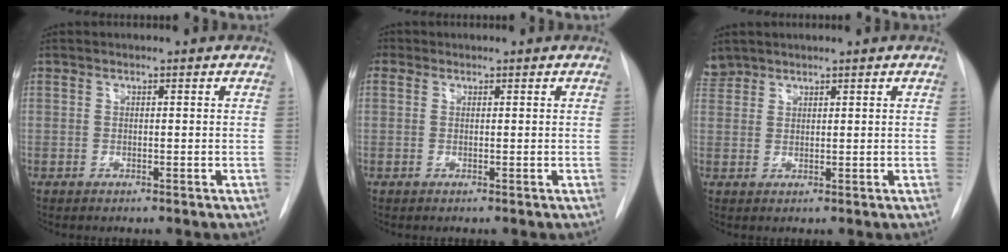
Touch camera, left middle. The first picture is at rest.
{"total": 1.5, "force": [0.7, 1.3, 0.5], "torque": [-0.010, 0.010, 0.010]}
{"total": 2.5, "force": [2.3, 0.9, -0.2], "torque": [0.002, 0.015, 0.047]}